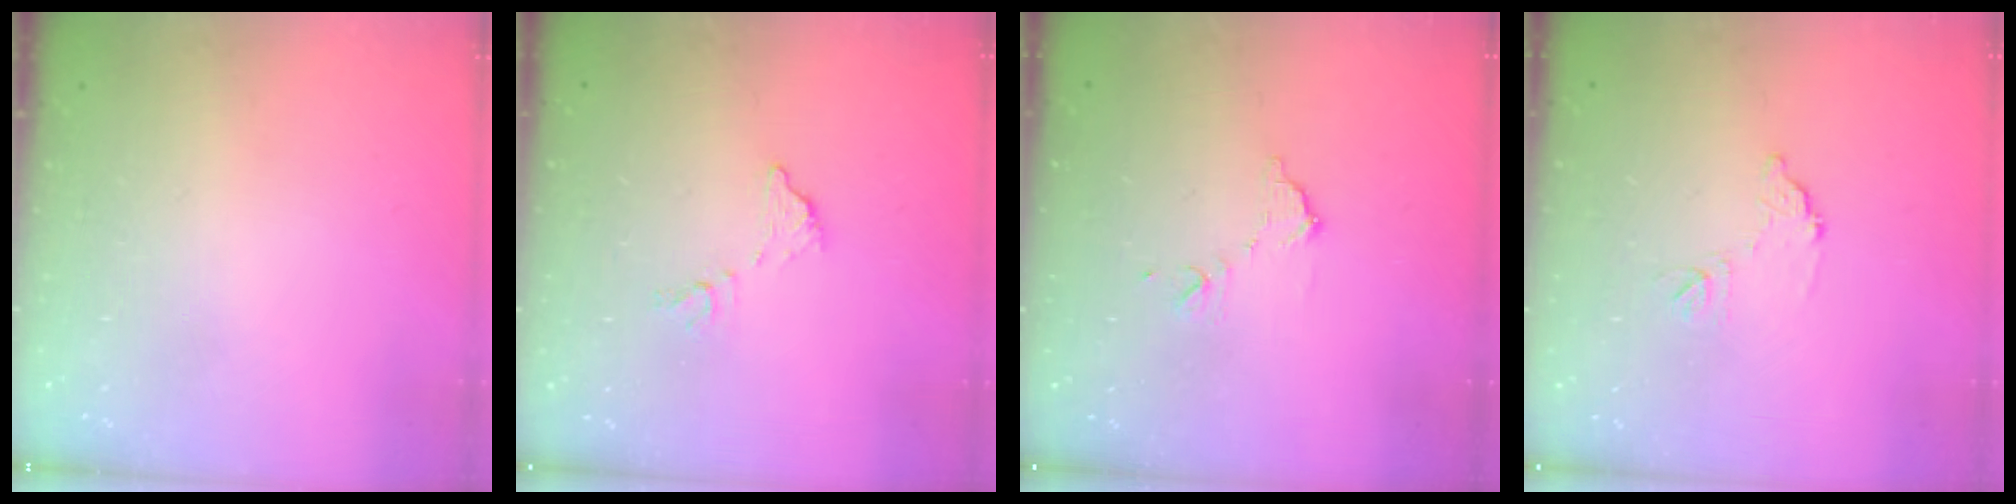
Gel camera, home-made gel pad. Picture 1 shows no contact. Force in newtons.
{"total": 7.4, "press": 7.4, "slide": 0.4}
{"total": 7.7, "press": 7.7, "slide": 0.4}
{"total": 7.1, "press": 7.1, "slide": 0.4}